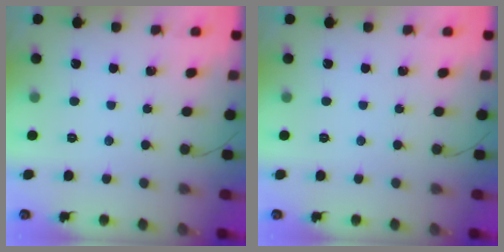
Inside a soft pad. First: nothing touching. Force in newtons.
{"total": 0.0}